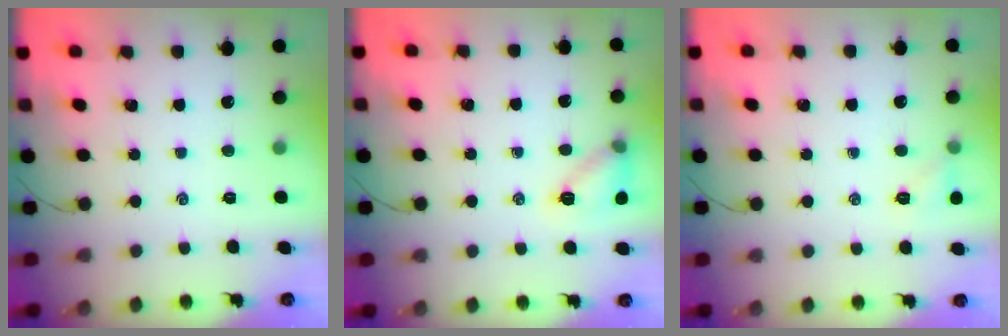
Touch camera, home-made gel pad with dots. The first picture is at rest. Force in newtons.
{"total": 10.3, "press": 10.2, "slide": 1.1}
{"total": 5.3, "press": 5.1, "slide": 1.4}